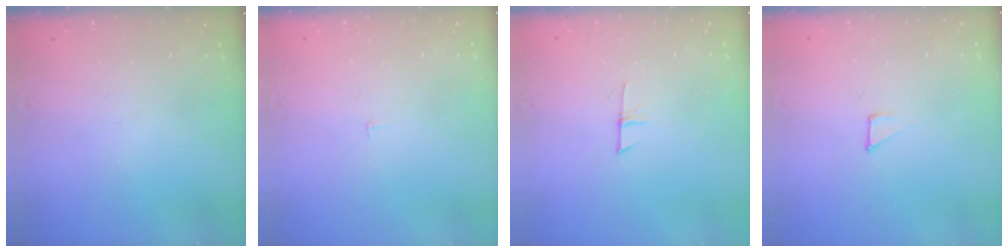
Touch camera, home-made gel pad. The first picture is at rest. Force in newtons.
{"total": 2.3, "press": 2.3, "slide": 0.2}
{"total": 4.7, "press": 4.7, "slide": 0.3}
{"total": 1.6, "press": 1.6, "slide": 0.1}